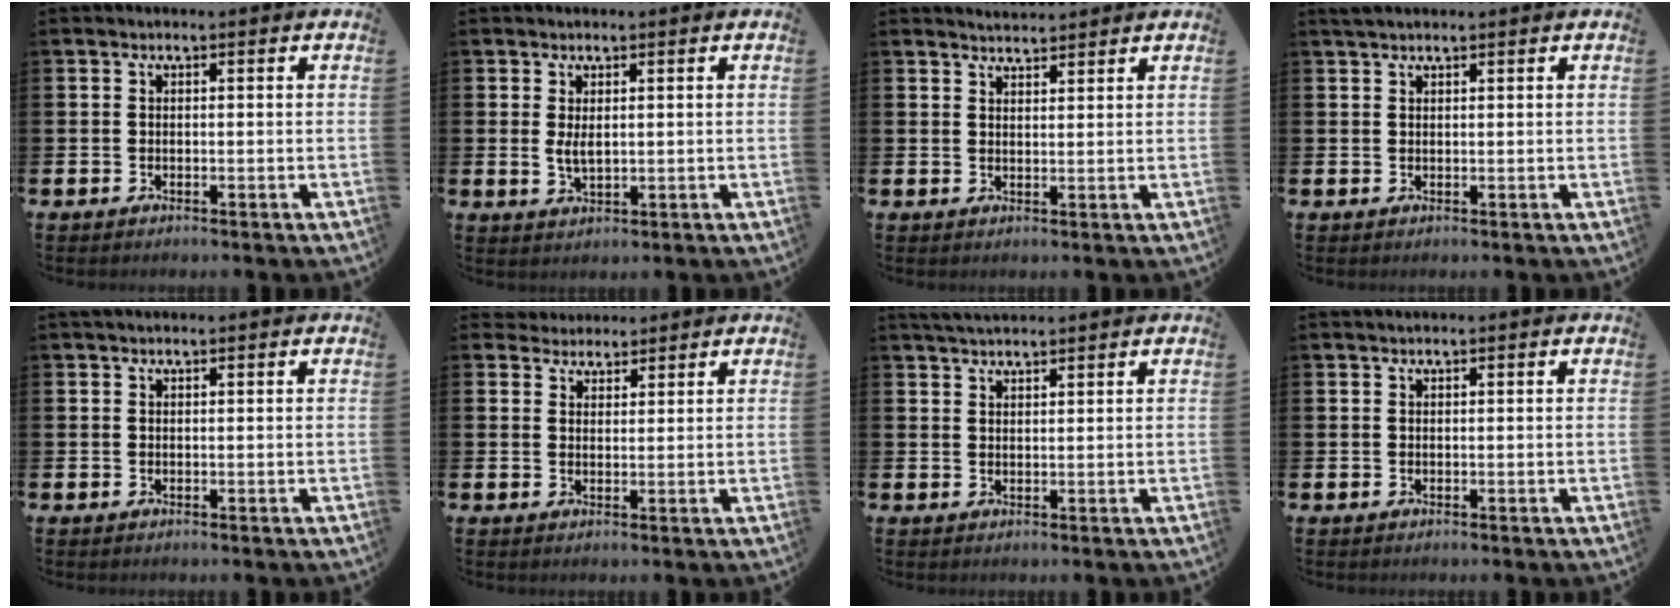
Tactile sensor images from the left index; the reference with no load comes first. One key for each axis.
{"total": 2.3, "fx": 1.0, "fy": 0.9, "fz": 1.9, "tx": -0.029, "ty": -0.002, "tz": 0.015}
{"total": 2.8, "fx": 2.8, "fy": 0.3, "fz": -0.1, "tx": -0.002, "ty": -0.012, "tz": 0.051}
{"total": 1.5, "fx": 1.4, "fy": 0.2, "fz": 0.5, "tx": -0.009, "ty": 0.003, "tz": 0.024}
{"total": 0.7, "fx": 0.7, "fy": 0.1, "fz": 0.3, "tx": -0.005, "ty": 0.002, "tz": 0.011}
{"total": 3.3, "fx": 3.1, "fy": 1.2, "fz": -0.1, "tx": -0.007, "ty": -0.009, "tz": 0.056}
{"total": 2.8, "fx": 2.7, "fy": 0.3, "fz": 0.5, "tx": -0.015, "ty": -0.005, "tz": 0.050}
{"total": 0.6, "fx": 0.6, "fy": 0.0, "fz": 0.1, "tx": 0.000, "ty": 0.001, "tz": 0.011}